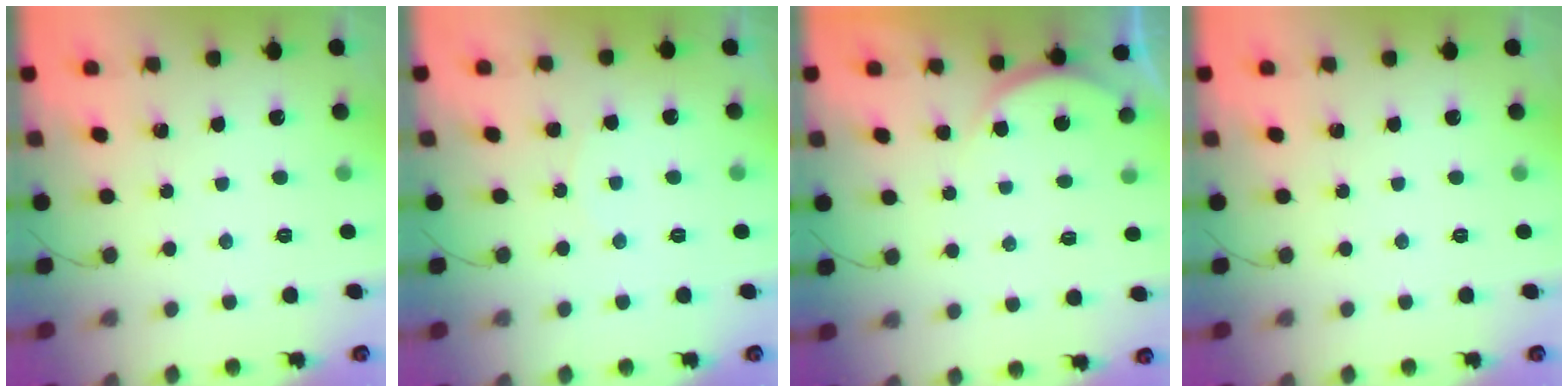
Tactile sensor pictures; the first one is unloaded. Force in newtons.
{"total": 2.6, "press": 2.5, "slide": 0.6}
{"total": 4.1, "press": 4.1, "slide": 0.5}
{"total": 0.0}